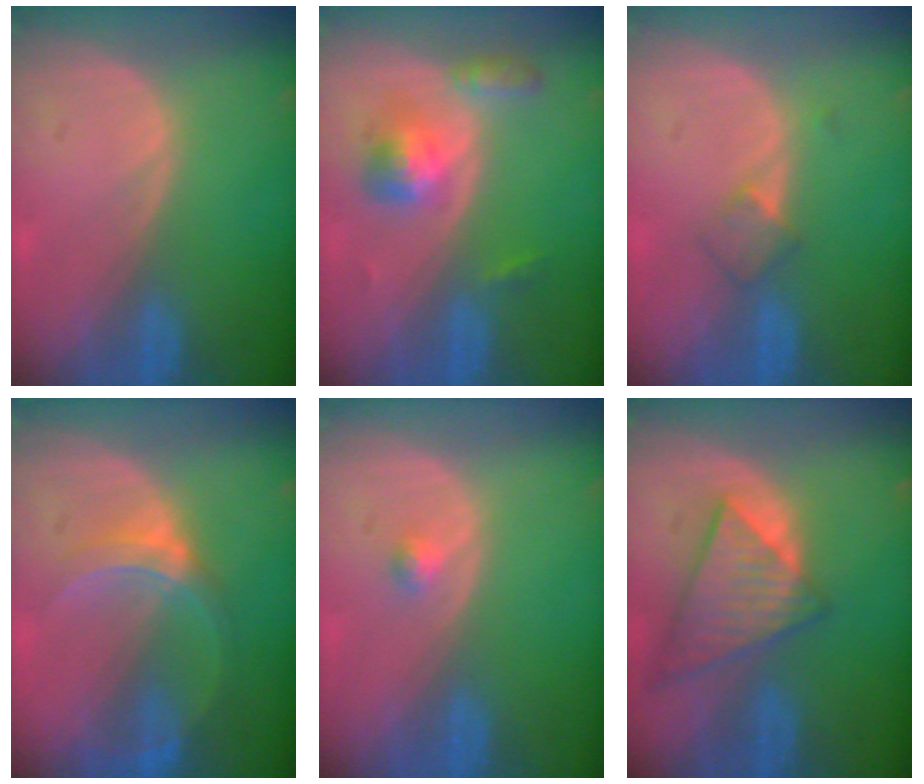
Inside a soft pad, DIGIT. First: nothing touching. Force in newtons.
{"total": 5.3, "press": 5.0, "slide": 1.6}
{"total": 2.7, "press": 2.4, "slide": 1.1}
{"total": 6.0, "press": 5.6, "slide": 2.0}
{"total": 1.3, "press": 1.1, "slide": 0.7}
{"total": 9.0, "press": 7.8, "slide": 4.4}